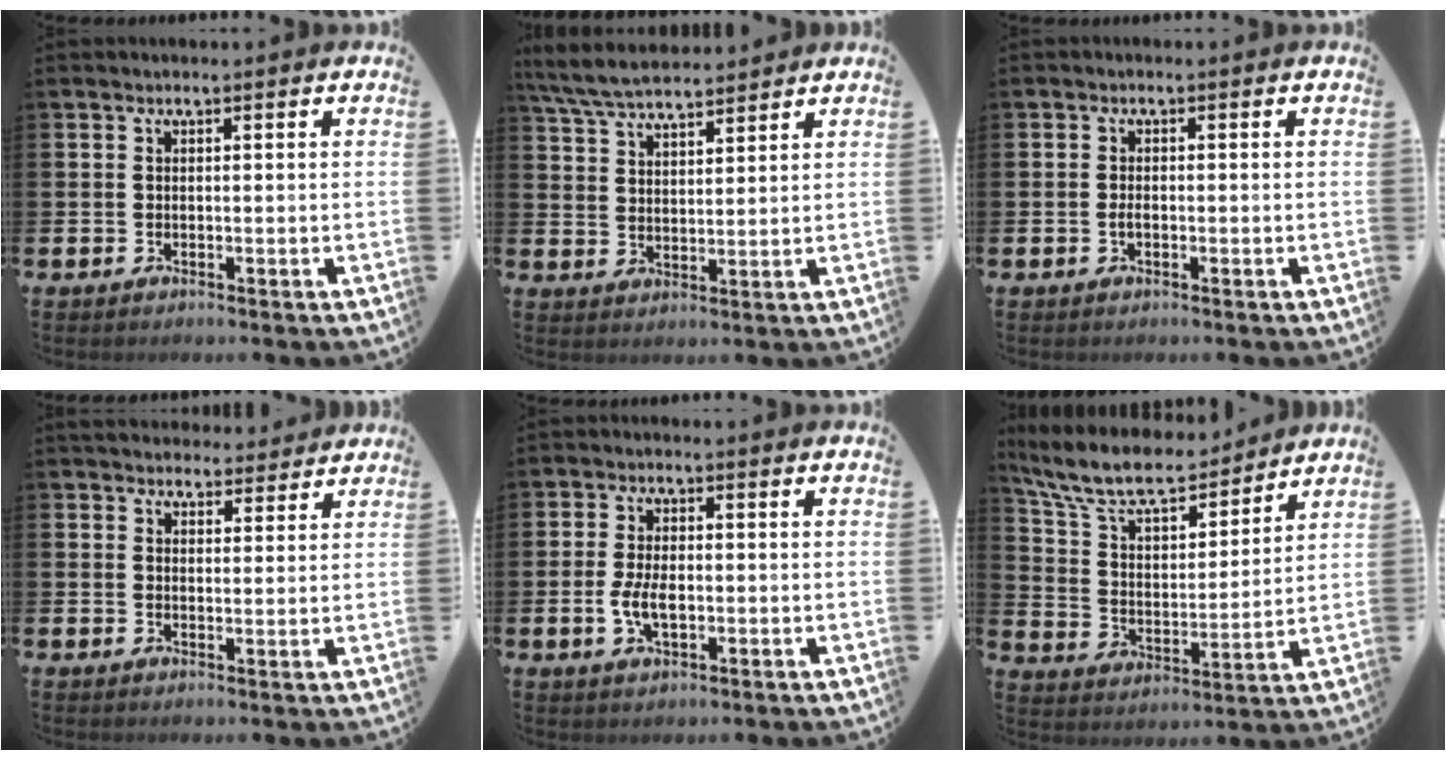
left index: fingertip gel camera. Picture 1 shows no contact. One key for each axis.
{"total": 6.3, "fx": 6.0, "fy": 1.1, "fz": 1.7, "tx": -0.058, "ty": -0.022, "tz": 0.110}
{"total": 1.0, "fx": -0.3, "fy": 0.5, "fz": 0.8, "tx": -0.022, "ty": 0.005, "tz": -0.005}
{"total": 4.1, "fx": 3.9, "fy": 1.3, "fz": 0.1, "tx": -0.003, "ty": -0.018, "tz": 0.071}
{"total": 4.2, "fx": -0.6, "fy": 2.2, "fz": 3.5, "tx": -0.070, "ty": 0.003, "tz": -0.012}
{"total": 10.3, "fx": 9.1, "fy": 2.9, "fz": 3.7, "tx": -0.120, "ty": -0.054, "tz": 0.163}